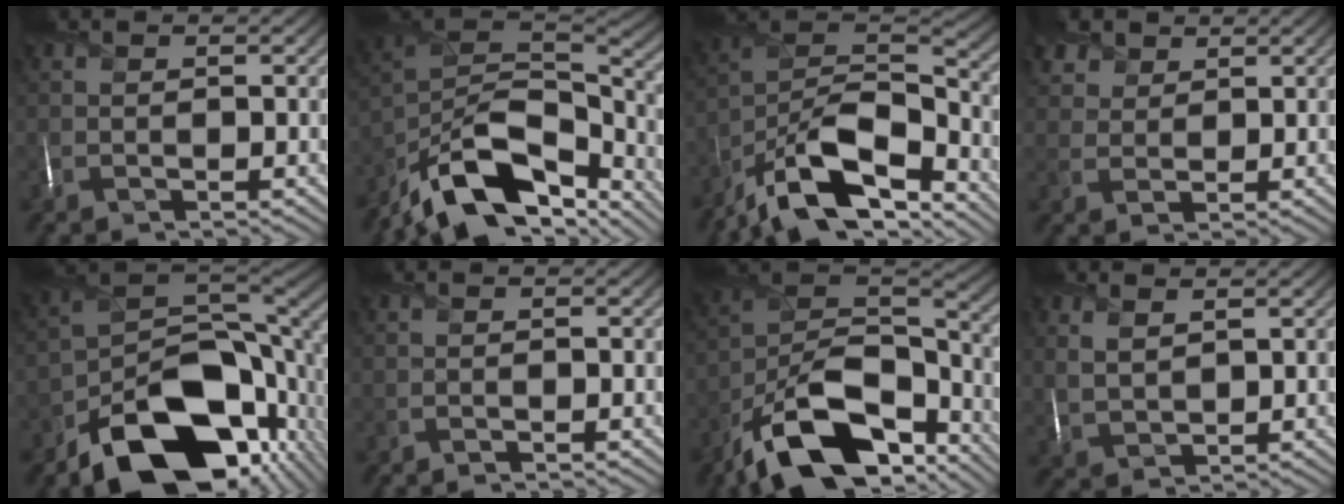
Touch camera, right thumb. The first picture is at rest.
{"total": 15.5, "force": [-11.0, 6.7, 8.7], "torque": [-0.217, -0.008, -0.192]}
{"total": 15.4, "force": [-11.5, 5.2, 8.8], "torque": [-0.199, -0.002, -0.208]}
{"total": 3.9, "force": [2.8, 2.4, 1.2], "torque": [-0.041, -0.002, 0.064]}
{"total": 17.9, "force": [-9.5, 9.6, 11.8], "torque": [-0.191, -0.041, -0.152]}
{"total": 0.0}
{"total": 17.8, "force": [-12.0, 8.4, 10.2], "torque": [-0.222, -0.031, -0.208]}
{"total": 3.3, "force": [2.1, 1.6, 2.1], "torque": [-0.055, 0.003, 0.048]}